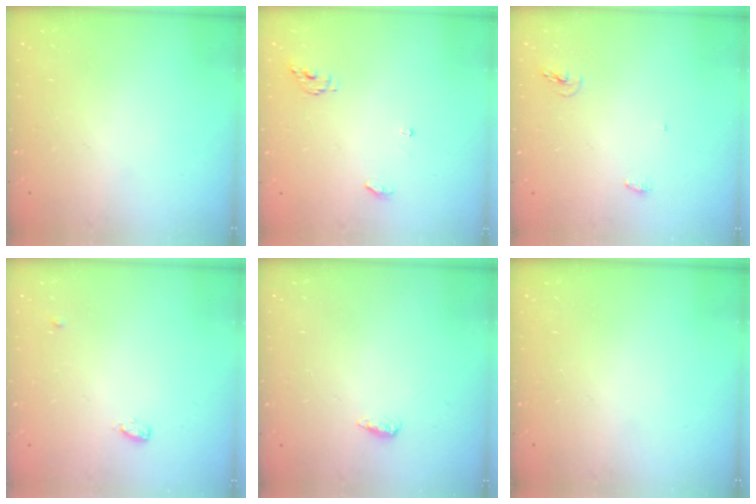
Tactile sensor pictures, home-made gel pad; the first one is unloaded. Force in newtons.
{"total": 4.6, "press": 4.6, "slide": 0.3}
{"total": 4.5, "press": 4.2, "slide": 1.5}
{"total": 7.9, "press": 4.2, "slide": 6.7}
{"total": 3.4, "press": 3.0, "slide": 1.7}
{"total": 0.0}